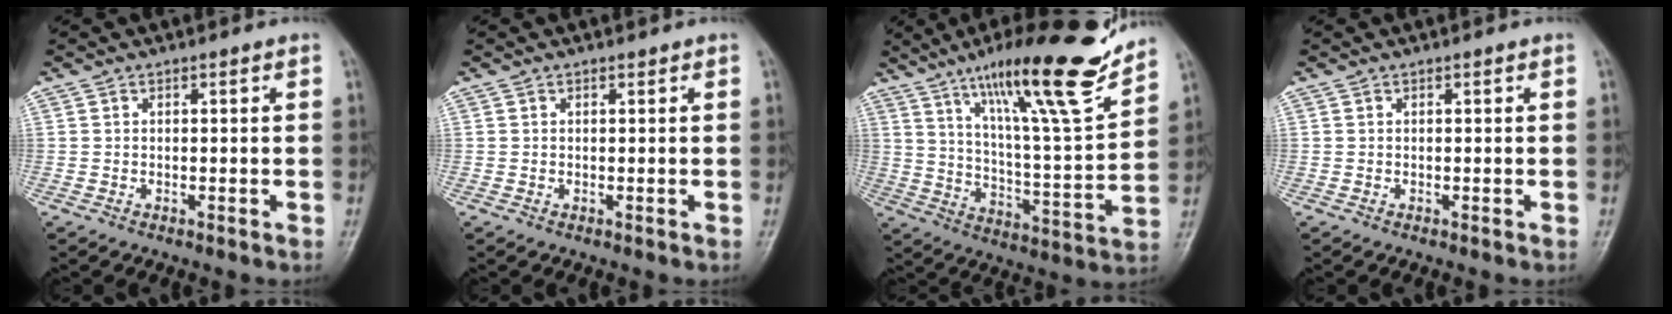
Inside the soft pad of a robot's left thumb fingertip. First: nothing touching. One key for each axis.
{"total": 0.0}
{"total": 22.4, "fx": 15.9, "fy": 2.6, "fz": 15.5, "tx": -0.217, "ty": -0.077, "tz": 0.262}
{"total": 0.0}